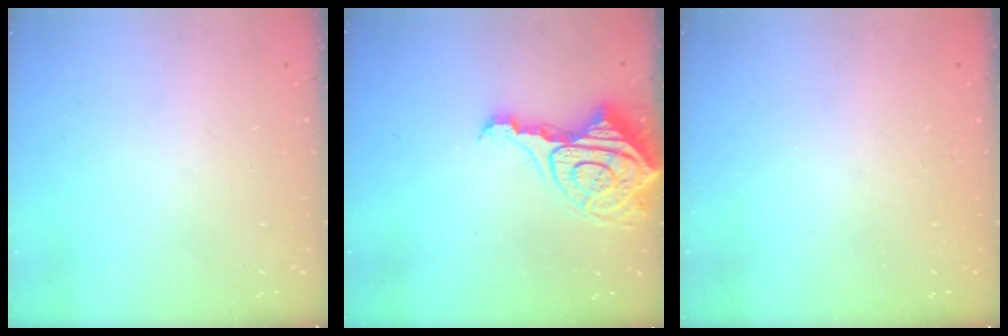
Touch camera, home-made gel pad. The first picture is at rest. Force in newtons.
{"total": 14.3, "press": 14.2, "slide": 1.3}
{"total": 0.0}